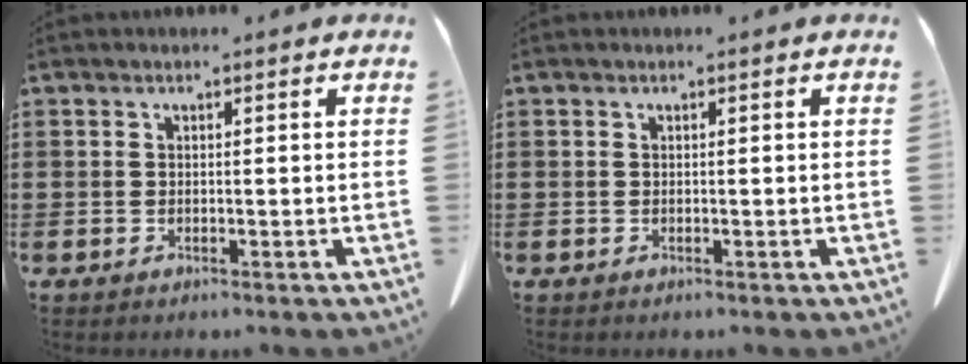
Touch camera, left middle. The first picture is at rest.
{"total": 0.0}